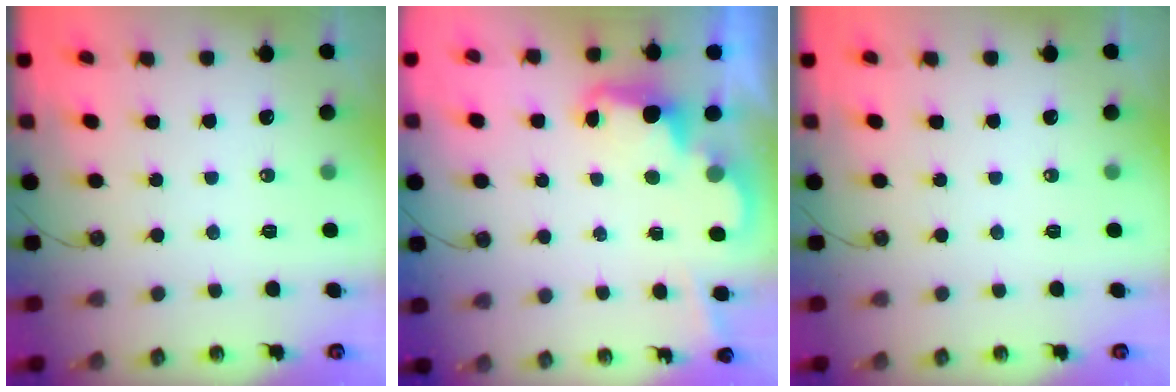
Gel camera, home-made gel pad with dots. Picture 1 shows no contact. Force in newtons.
{"total": 2.6, "press": 2.5, "slide": 0.6}
{"total": 0.0}